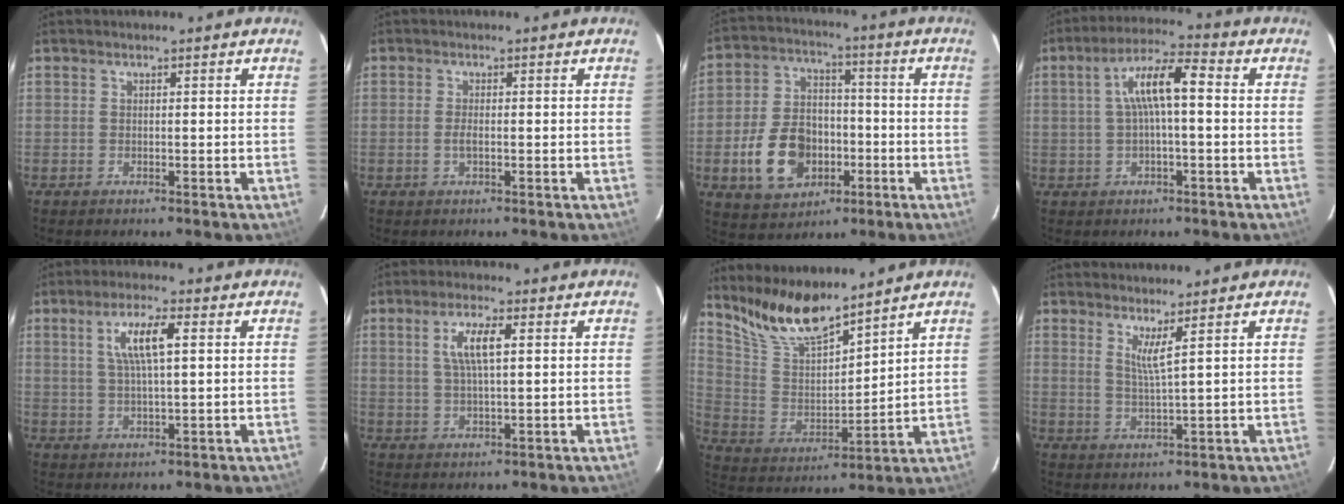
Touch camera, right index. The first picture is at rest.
{"total": 1.2, "force": [-0.4, 0.3, 1.1], "torque": [-0.025, -0.001, -0.008]}
{"total": 14.0, "force": [-4.7, 9.8, 8.7], "torque": [-0.203, 0.013, -0.066]}
{"total": 8.2, "force": [0.6, 1.8, 8.0], "torque": [-0.150, 0.020, 0.012]}
{"total": 6.9, "force": [2.1, 1.2, 6.4], "torque": [-0.120, 0.004, 0.040]}
{"total": 5.8, "force": [1.7, 1.3, 5.4], "torque": [-0.102, 0.004, 0.032]}
{"total": 13.9, "force": [11.6, 3.1, 6.9], "torque": [-0.146, 0.001, 0.231]}
{"total": 3.3, "force": [2.1, -0.8, 2.4], "torque": [-0.049, -0.015, 0.033]}